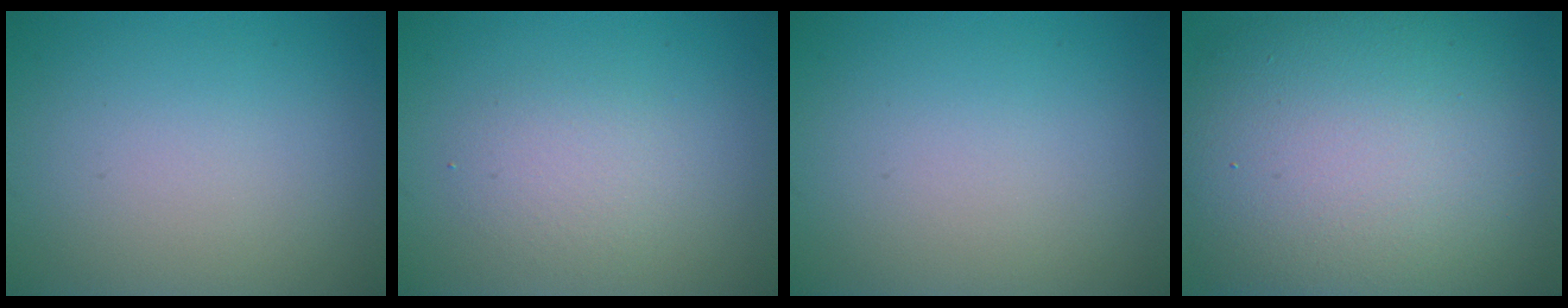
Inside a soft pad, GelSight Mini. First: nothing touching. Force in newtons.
{"total": 2.2, "press": 2.2, "slide": 0.3}
{"total": 0.0}
{"total": 15.4, "press": 15.4, "slide": 0.9}